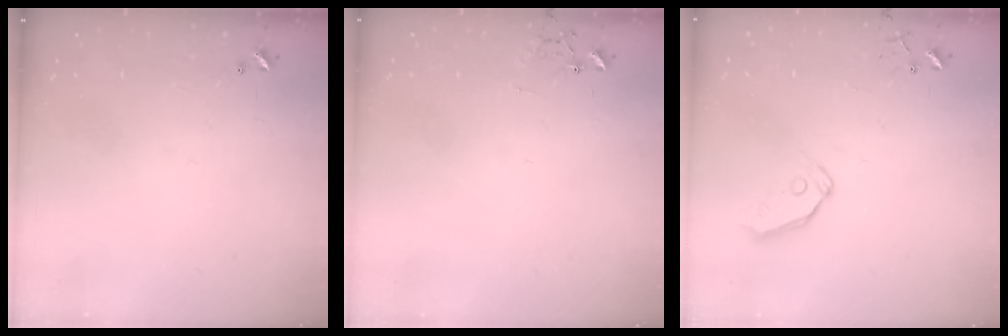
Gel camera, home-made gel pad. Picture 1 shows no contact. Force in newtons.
{"total": 7.4, "press": 7.4, "slide": 0.6}
{"total": 7.3, "press": 7.2, "slide": 0.8}